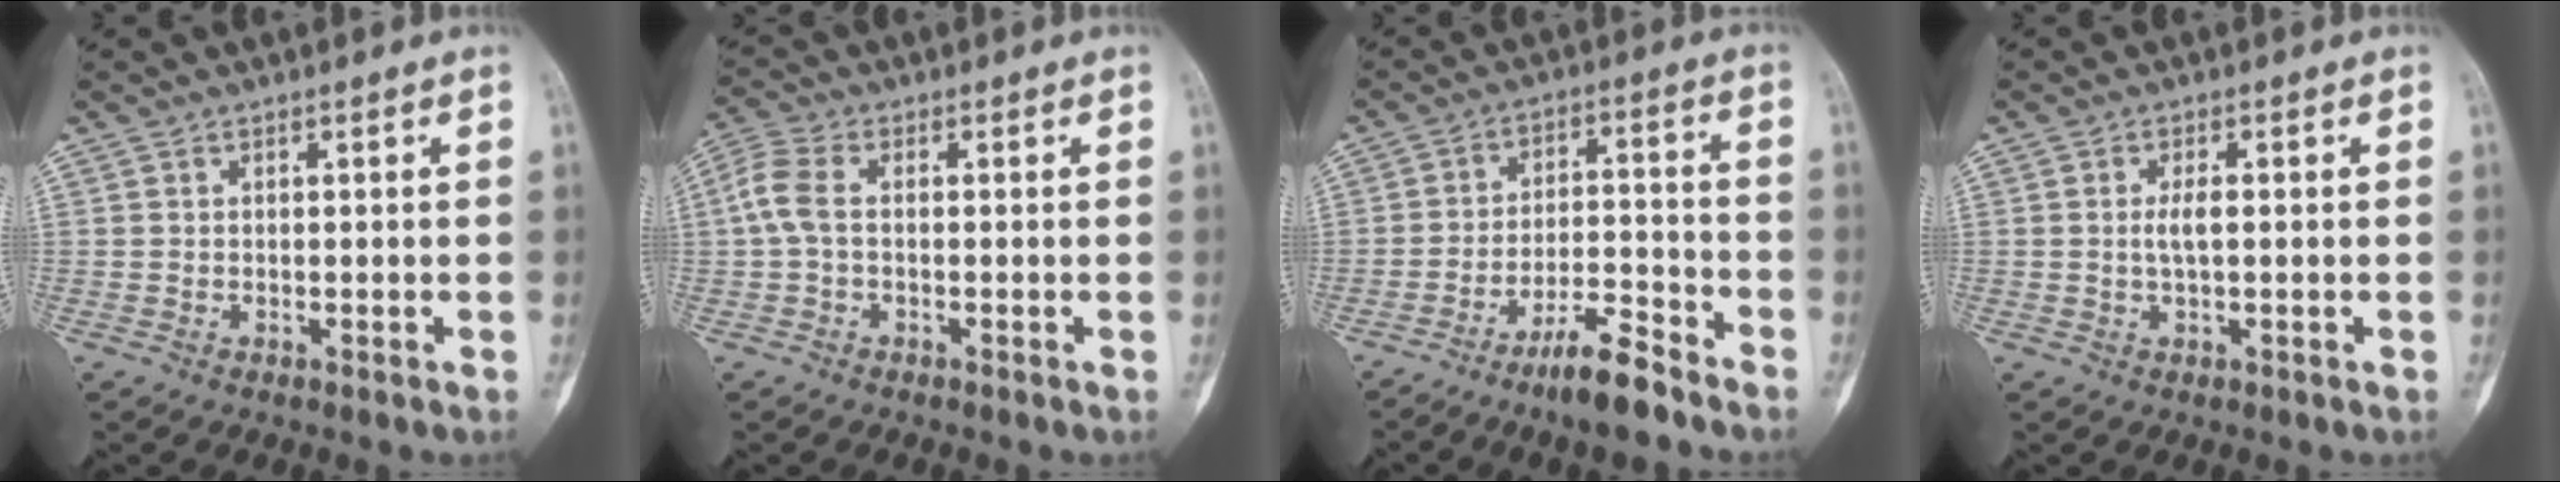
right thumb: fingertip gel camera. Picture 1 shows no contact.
{"total": 4.9, "force": [0.0, 2.7, 4.1], "torque": [-0.108, 0.015, -0.010]}
{"total": 9.0, "force": [-6.8, 1.8, 5.7], "torque": [-0.100, 0.053, -0.118]}
{"total": 2.5, "force": [0.1, 0.8, 2.4], "torque": [-0.048, 0.001, 0.001]}